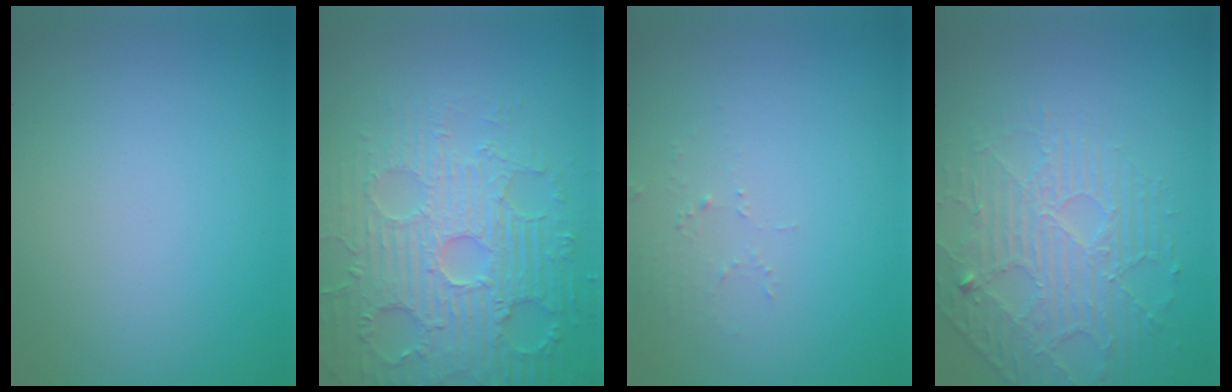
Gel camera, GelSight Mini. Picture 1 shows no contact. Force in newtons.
{"total": 6.8, "press": 5.8, "slide": 3.5}
{"total": 1.1, "press": 1.1, "slide": 0.1}
{"total": 4.6, "press": 3.6, "slide": 3.0}